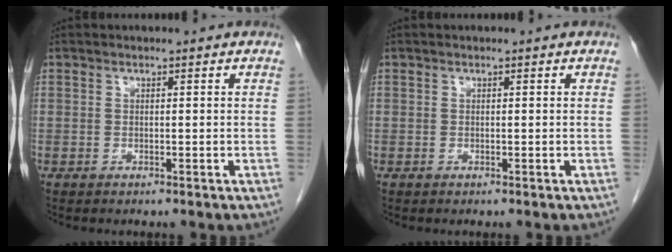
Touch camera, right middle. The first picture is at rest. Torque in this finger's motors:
{"motor_torque": [-0.21, 0.03, -0.04, -0.01]}